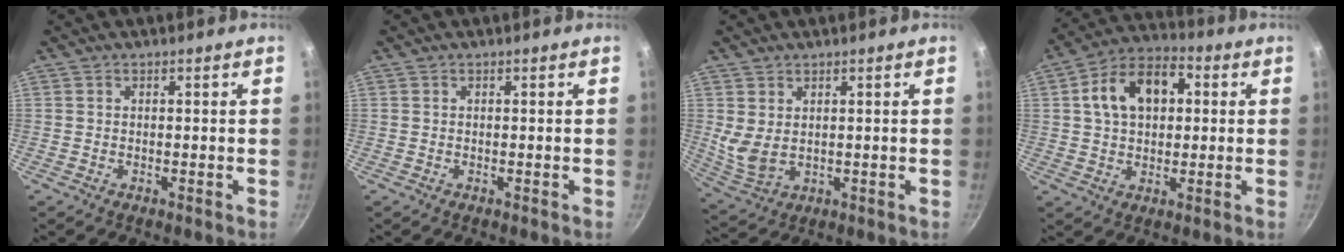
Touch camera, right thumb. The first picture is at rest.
{"total": 0.0}
{"total": 5.4, "force": [1.8, 3.3, 3.9], "torque": [-0.072, -0.019, 0.049]}
{"total": 13.3, "force": [2.7, 8.9, 9.5], "torque": [-0.132, 0.024, 0.031]}